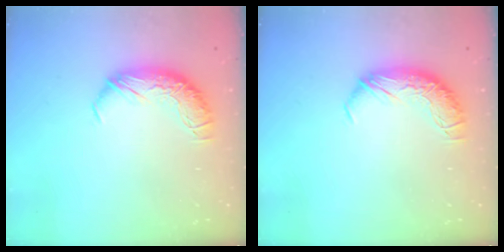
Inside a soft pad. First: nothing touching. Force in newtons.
{"total": 0.0}